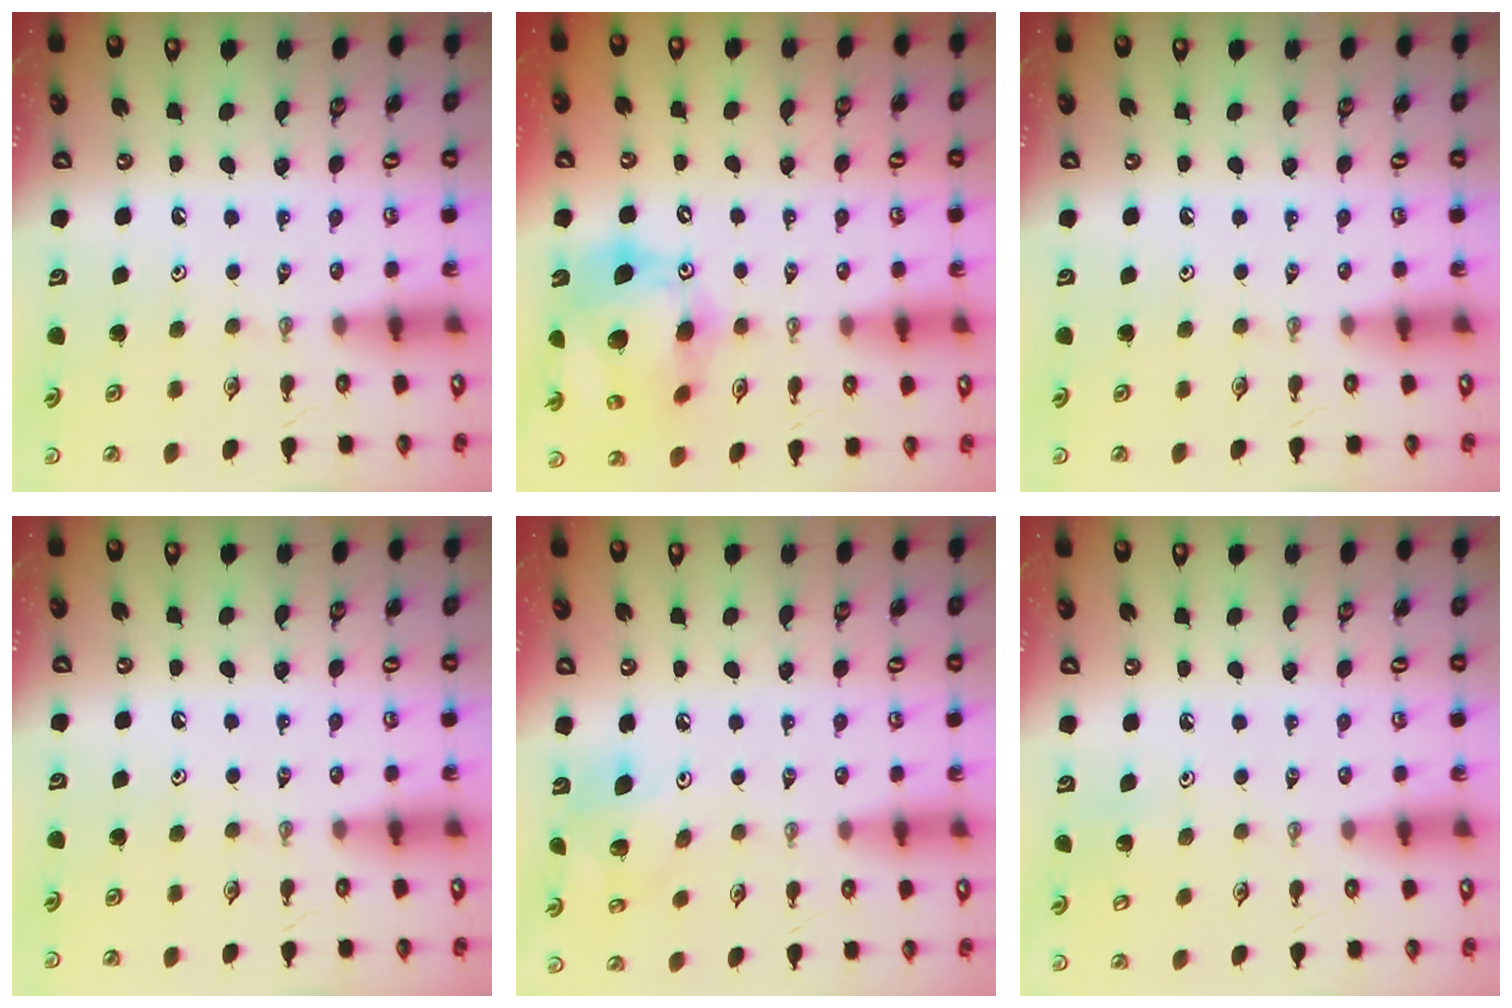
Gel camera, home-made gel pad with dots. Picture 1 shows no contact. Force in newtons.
{"total": 18.6, "press": 18.4, "slide": 2.8}
{"total": 0.0}
{"total": 0.0}
{"total": 9.7, "press": 9.5, "slide": 1.8}
{"total": 2.8, "press": 2.8, "slide": 0.2}